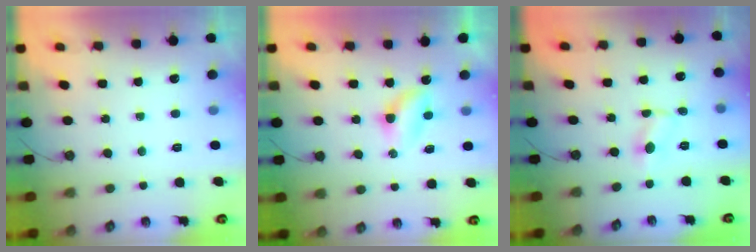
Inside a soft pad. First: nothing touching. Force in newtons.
{"total": 3.4, "press": 3.4, "slide": 0.5}
{"total": 1.5, "press": 1.5, "slide": 0.2}